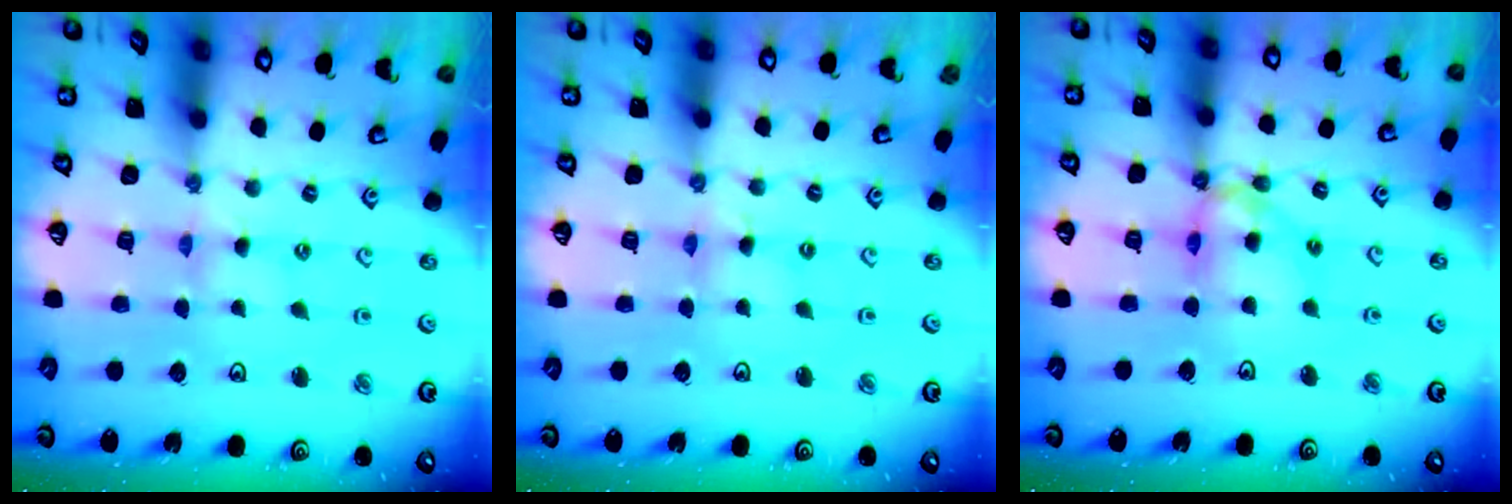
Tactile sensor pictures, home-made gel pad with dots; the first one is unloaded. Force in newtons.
{"total": 2.3, "press": 2.3, "slide": 0.3}
{"total": 12.0, "press": 12.0, "slide": 1.0}